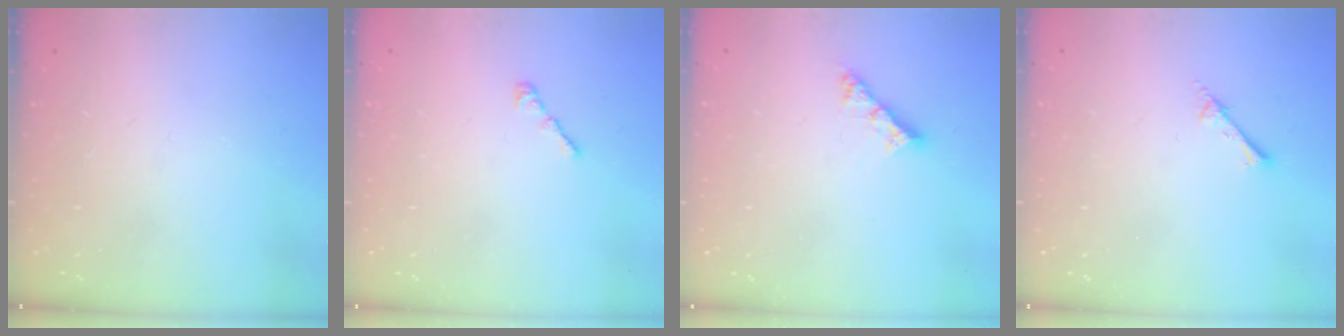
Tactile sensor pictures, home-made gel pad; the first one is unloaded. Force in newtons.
{"total": 2.2, "press": 2.1, "slide": 0.6}
{"total": 5.3, "press": 5.3, "slide": 0.6}
{"total": 2.4, "press": 2.4, "slide": 0.2}